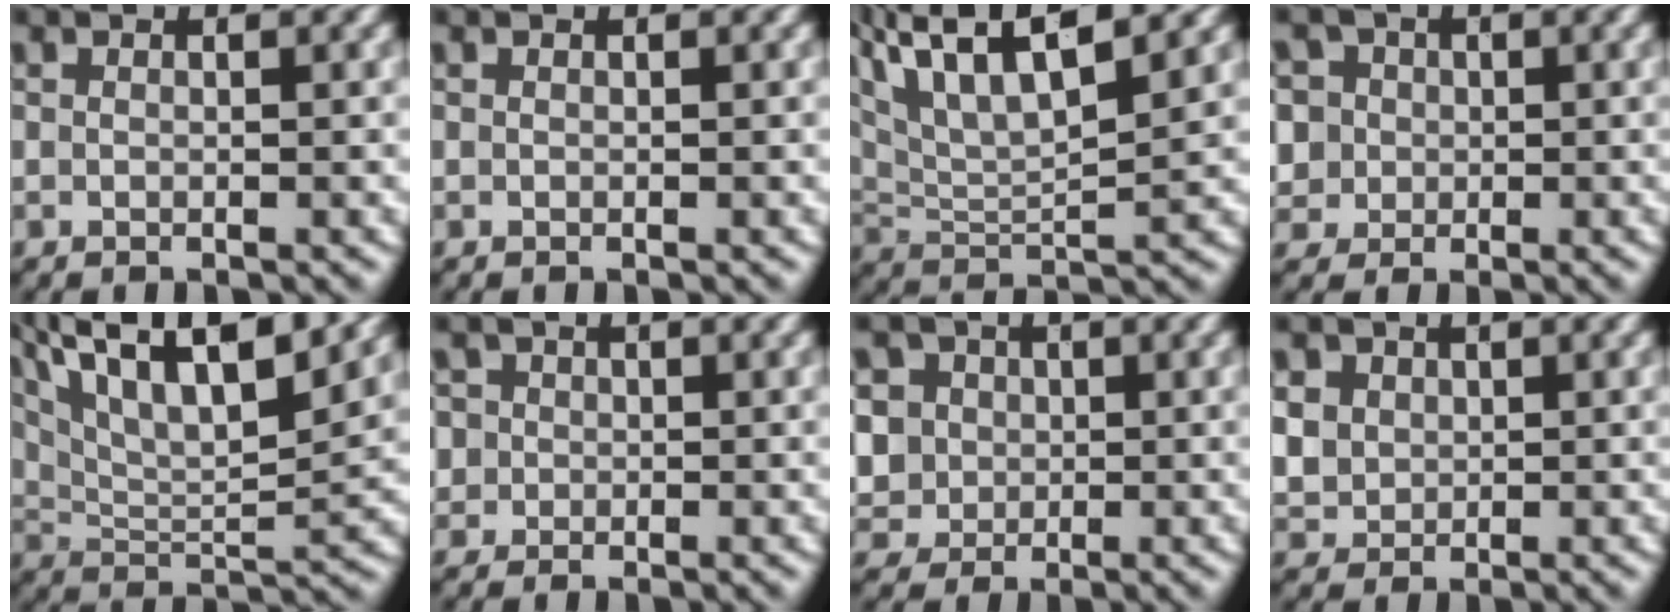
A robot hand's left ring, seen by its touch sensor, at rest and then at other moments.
{"total": 0.0}
{"total": 9.8, "force": [4.3, 6.1, 6.5], "torque": [-0.130, 0.007, 0.064]}
{"total": 8.6, "force": [0.0, 7.9, 3.3], "torque": [-0.093, -0.027, 0.001]}
{"total": 9.9, "force": [4.4, 5.1, 7.2], "torque": [-0.117, -0.002, 0.074]}
{"total": 5.0, "force": [0.0, 4.7, 1.7], "torque": [-0.044, -0.010, -0.001]}
{"total": 10.4, "force": [0.1, 9.6, 4.1], "torque": [-0.115, -0.030, 0.001]}
{"total": 5.6, "force": [0.3, 5.1, 2.2], "torque": [-0.068, -0.017, 0.014]}